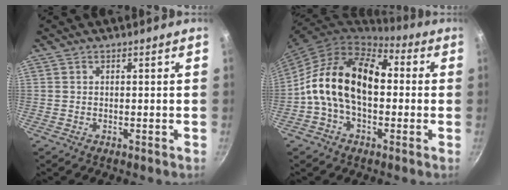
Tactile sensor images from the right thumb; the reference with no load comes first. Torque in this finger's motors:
{"motor_torque": [2.47, 2.54, 0.86, -0.76, 0.31]}